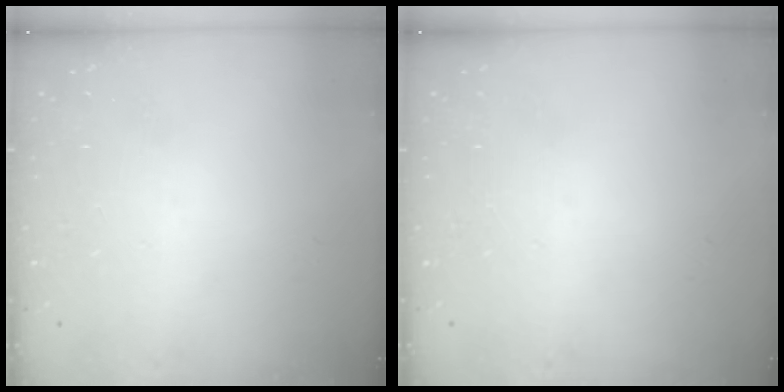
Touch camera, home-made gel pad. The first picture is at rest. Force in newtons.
{"total": 0.0}